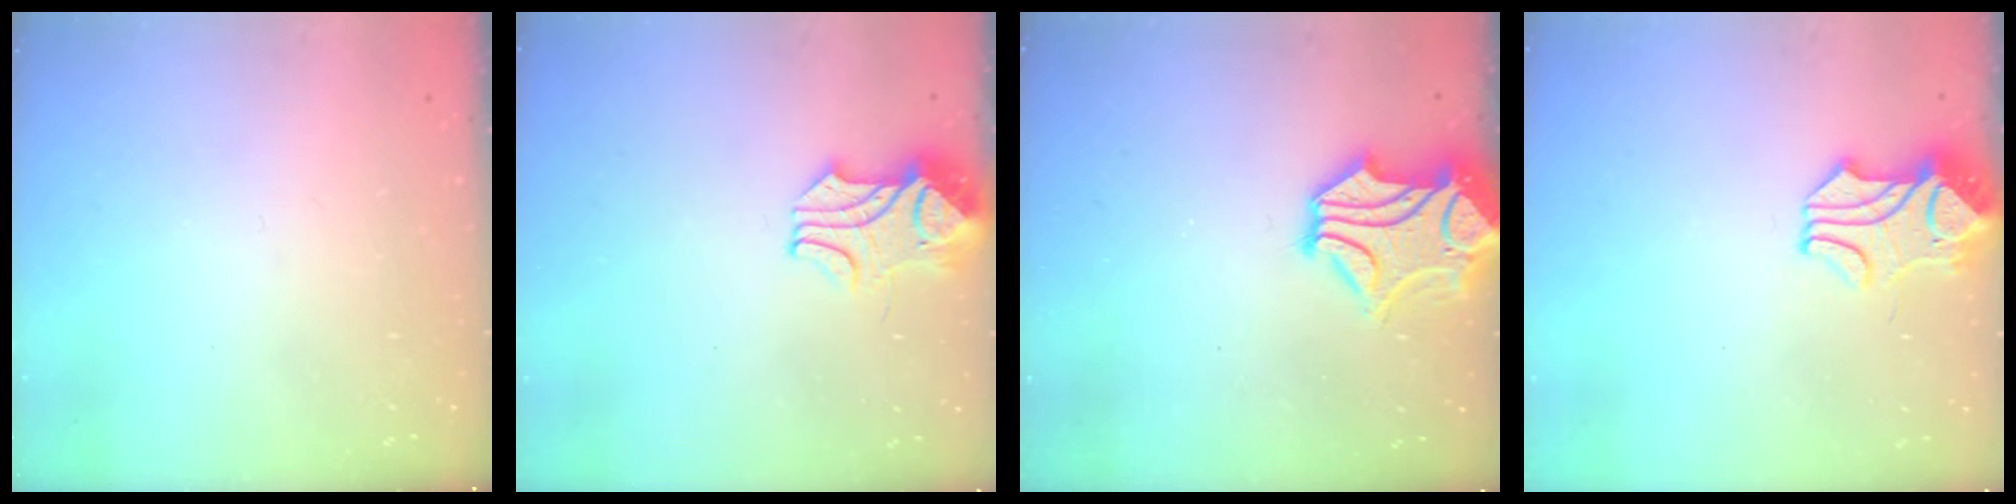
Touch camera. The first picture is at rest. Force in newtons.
{"total": 2.4, "press": 2.2, "slide": 1.0}
{"total": 2.0, "press": 1.6, "slide": 1.1}
{"total": 2.4, "press": 2.2, "slide": 1.1}